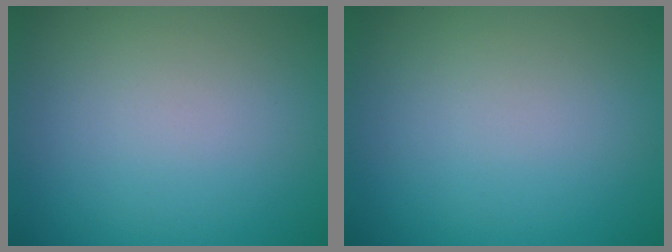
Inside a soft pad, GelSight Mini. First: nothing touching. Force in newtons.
{"total": 0.0}